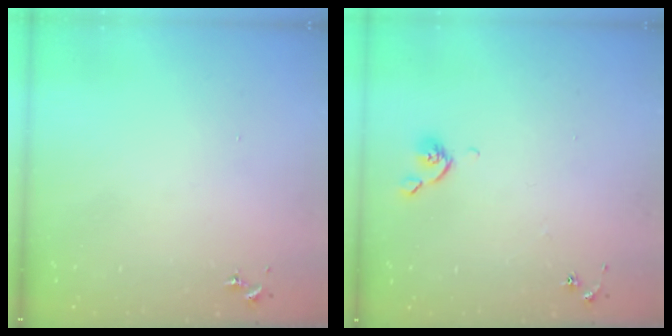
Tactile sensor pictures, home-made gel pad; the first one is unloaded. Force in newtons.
{"total": 4.4, "press": 4.3, "slide": 0.8}